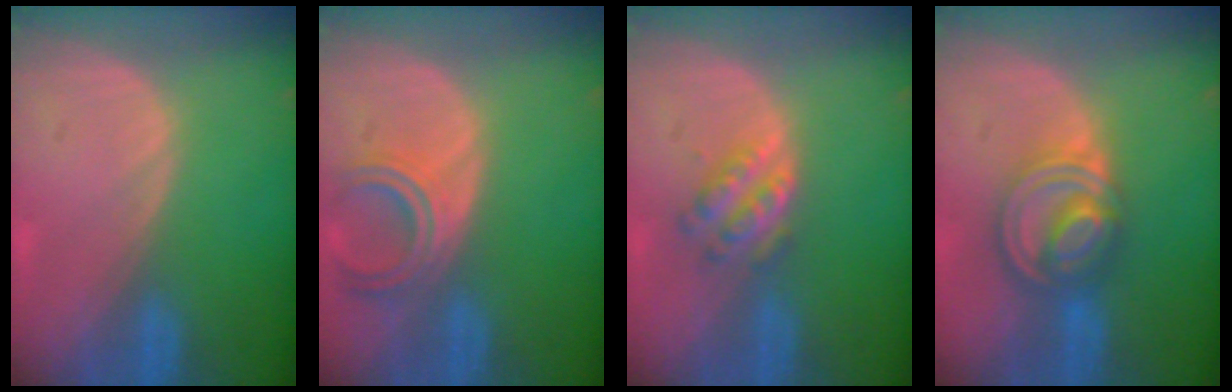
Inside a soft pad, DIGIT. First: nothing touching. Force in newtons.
{"total": 5.7, "press": 5.2, "slide": 2.4}
{"total": 4.5, "press": 4.4, "slide": 0.8}
{"total": 8.1, "press": 7.0, "slide": 4.1}